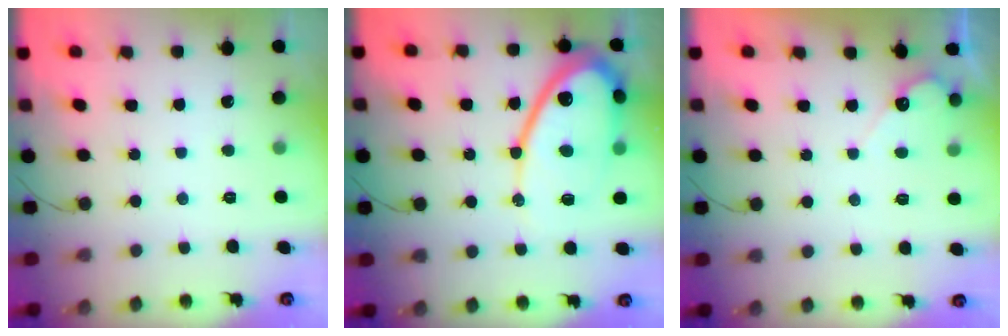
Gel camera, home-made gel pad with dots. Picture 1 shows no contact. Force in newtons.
{"total": 15.3, "press": 15.2, "slide": 1.5}
{"total": 3.7, "press": 3.7, "slide": 0.2}